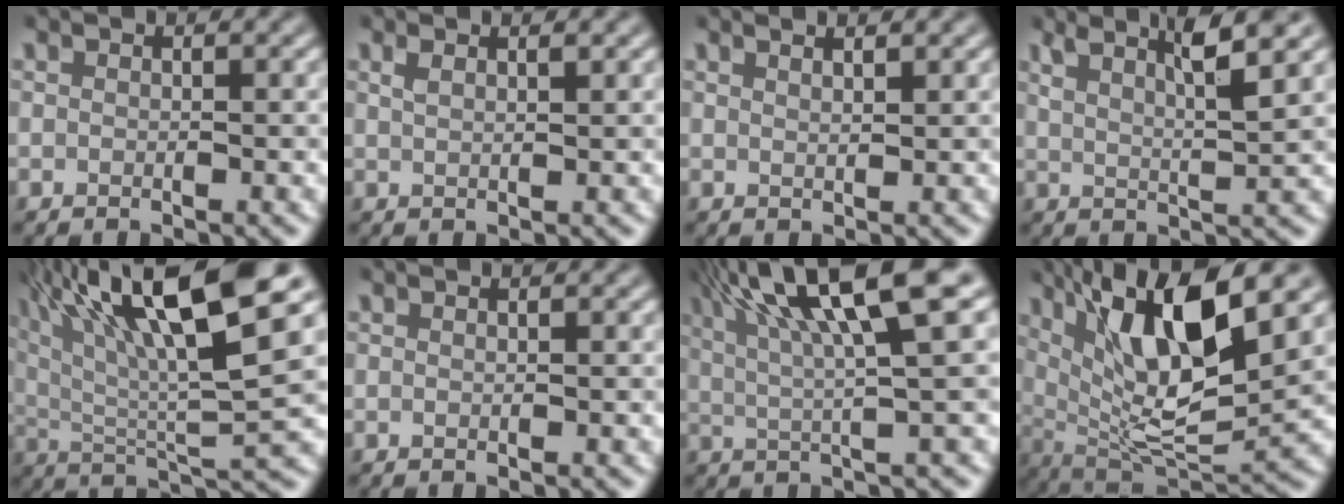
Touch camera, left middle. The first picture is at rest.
{"total": 1.2, "force": [0.7, 0.4, 0.8], "torque": [-0.014, 0.002, 0.011]}
{"total": 1.8, "force": [1.3, 0.6, 1.0], "torque": [0.003, 0.002, -0.003]}
{"total": 4.4, "force": [2.9, 0.6, 3.3], "torque": [-0.047, 0.001, 0.052]}
{"total": 14.1, "force": [6.6, 3.1, 12.1], "torque": [-0.202, 0.018, 0.112]}
{"total": 0.0}
{"total": 10.8, "force": [4.9, 2.1, 9.4], "torque": [-0.129, 0.024, 0.077]}
{"total": 12.1, "force": [4.4, 3.7, 10.6], "torque": [-0.182, 0.001, 0.081]}